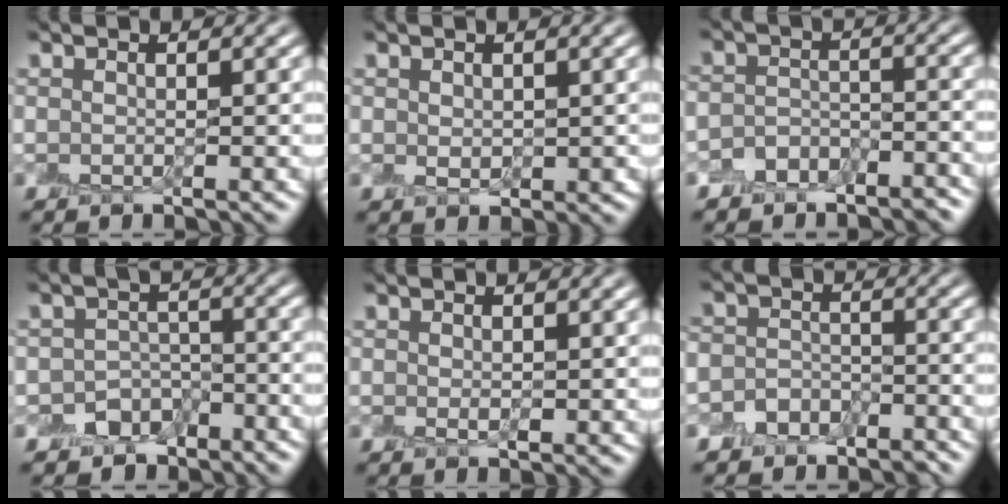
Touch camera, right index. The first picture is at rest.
{"total": 1.2, "force": [0.6, 0.9, 0.7], "torque": [-0.006, 0.003, 0.018]}
{"total": 3.8, "force": [-3.4, 1.7, 0.3], "torque": [0.005, 0.003, -0.059]}
{"total": 4.2, "force": [-2.7, 3.0, 1.0], "torque": [-0.001, -0.007, -0.042]}
{"total": 0.9, "force": [0.7, 0.3, 0.5], "torque": [-0.005, 0.003, 0.017]}
{"total": 3.6, "force": [-2.8, 2.2, 0.1], "torque": [0.011, 0.004, -0.055]}